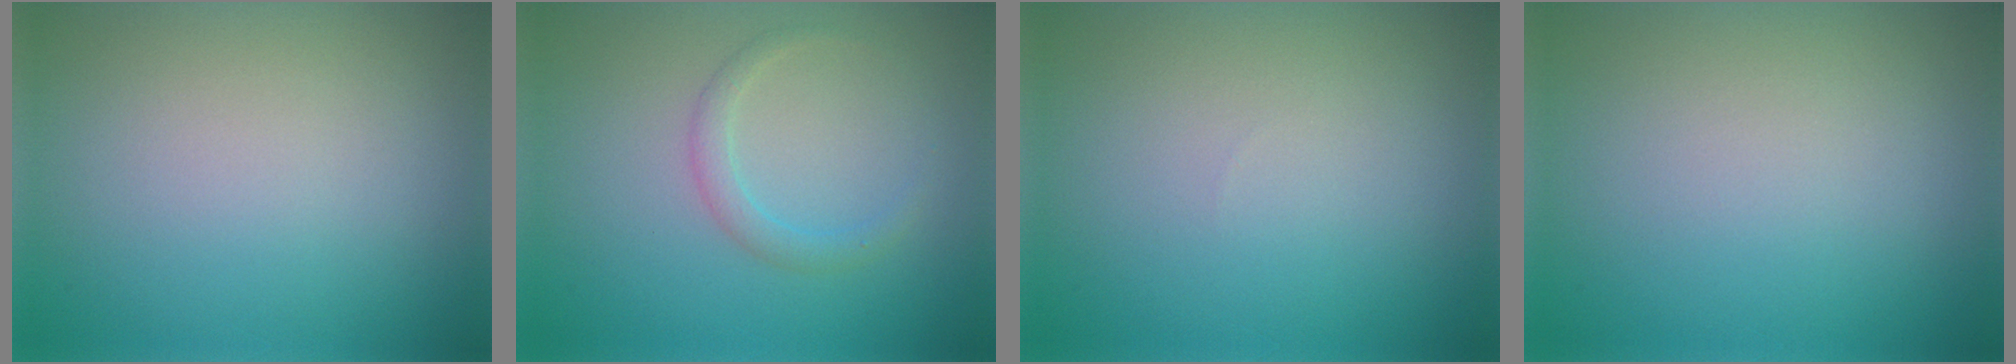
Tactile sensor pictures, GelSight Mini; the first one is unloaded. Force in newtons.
{"total": 1.5, "press": 1.5, "slide": 0.1}
{"total": 0.0}
{"total": 0.0}